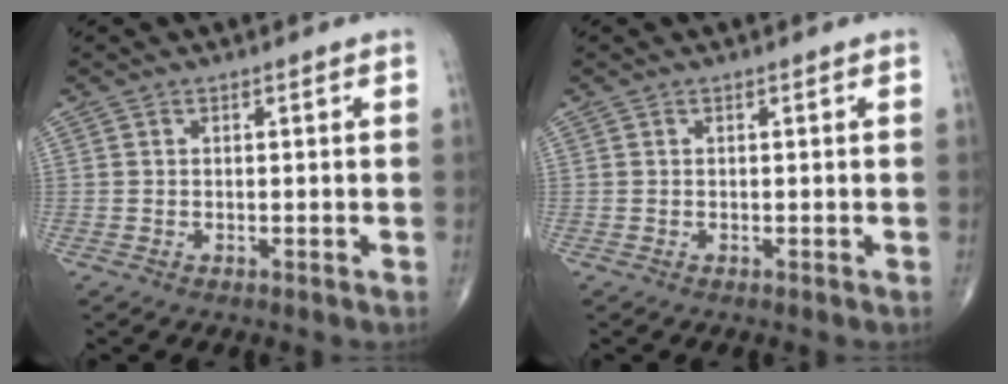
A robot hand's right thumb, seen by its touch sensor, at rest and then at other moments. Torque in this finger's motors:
{"motor_torque": [0.00, 0.00, -0.01, -0.01, 0.01]}